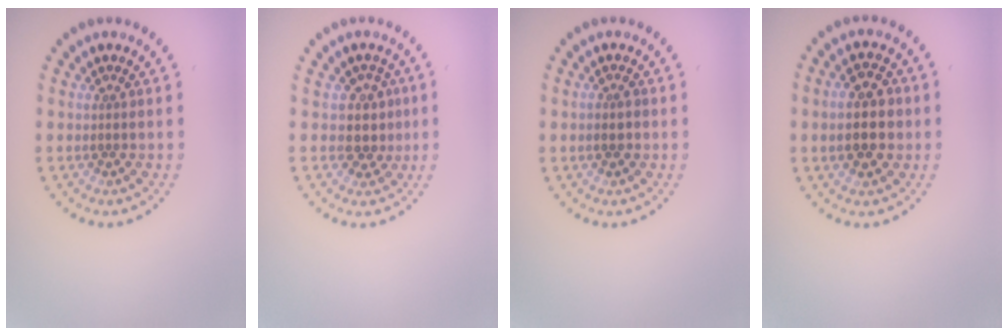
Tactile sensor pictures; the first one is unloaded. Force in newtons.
{"total": 2.5, "press": 1.9, "slide": 1.5}
{"total": 1.3, "press": 1.3, "slide": 0.2}
{"total": 4.9, "press": 4.9, "slide": 0.3}